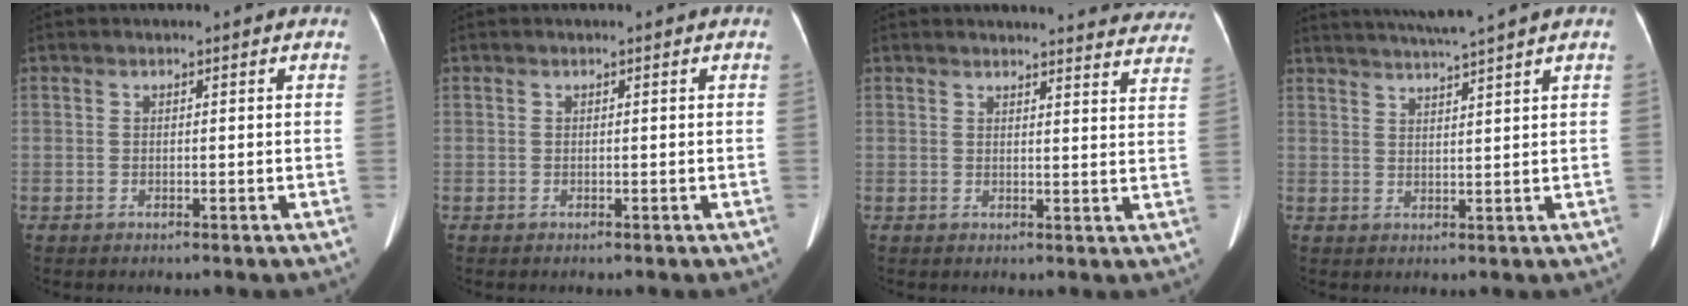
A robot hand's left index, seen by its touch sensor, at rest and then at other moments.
{"total": 0.0}
{"total": 17.2, "force": [16.7, 2.5, 3.3], "torque": [-0.013, -0.070, 0.165]}
{"total": 7.8, "force": [6.9, -1.8, 3.2], "torque": [-0.053, 0.009, 0.105]}